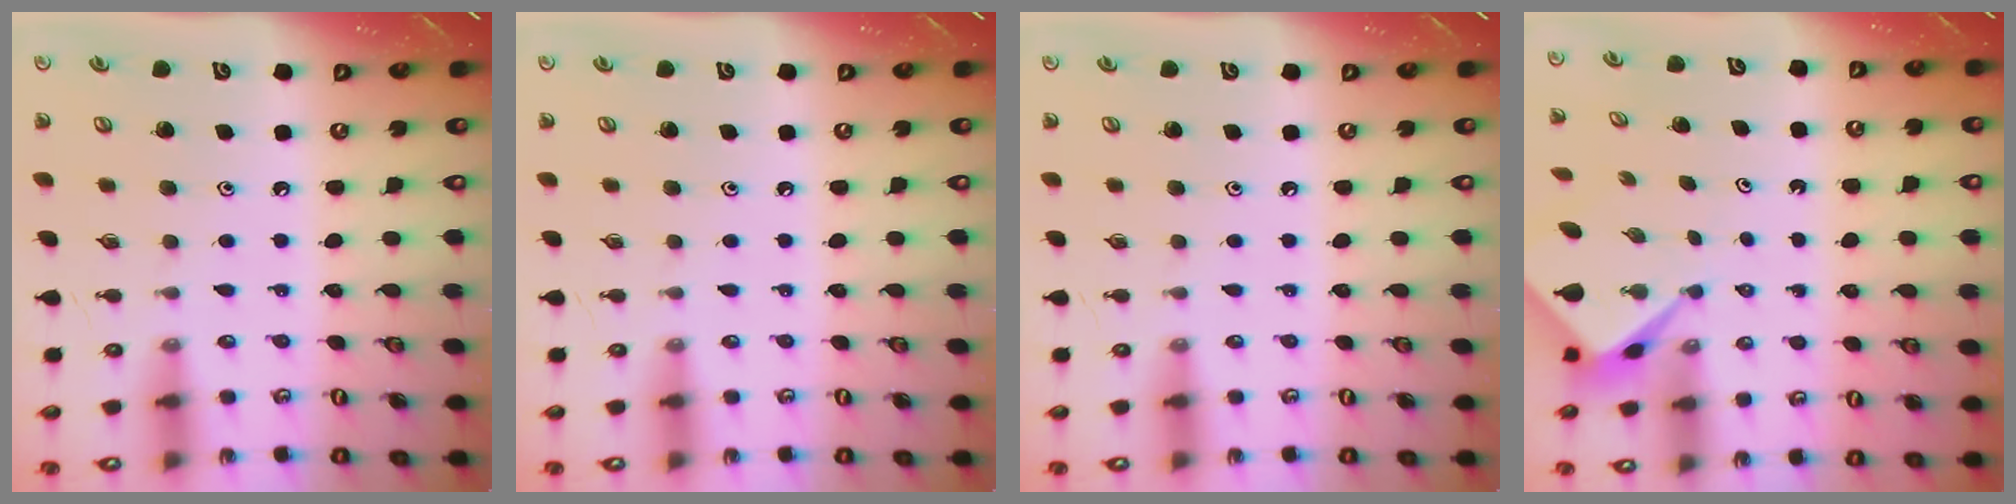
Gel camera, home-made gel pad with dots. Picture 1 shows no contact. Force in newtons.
{"total": 0.0}
{"total": 0.0}
{"total": 2.1, "press": 2.1, "slide": 0.2}